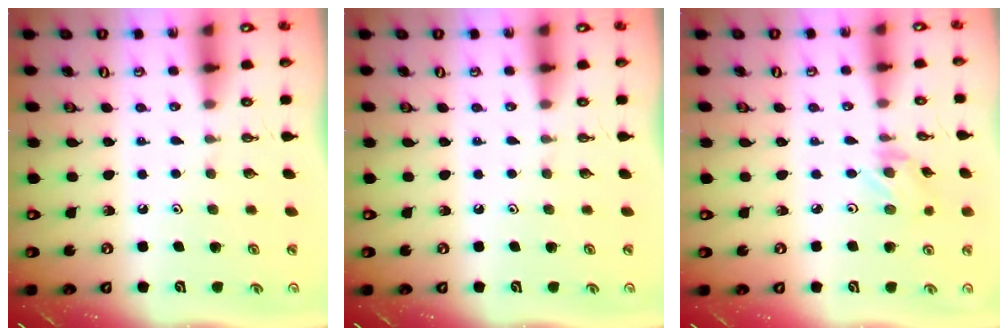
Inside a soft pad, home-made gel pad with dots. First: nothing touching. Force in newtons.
{"total": 0.0}
{"total": 1.6, "press": 1.5, "slide": 0.3}